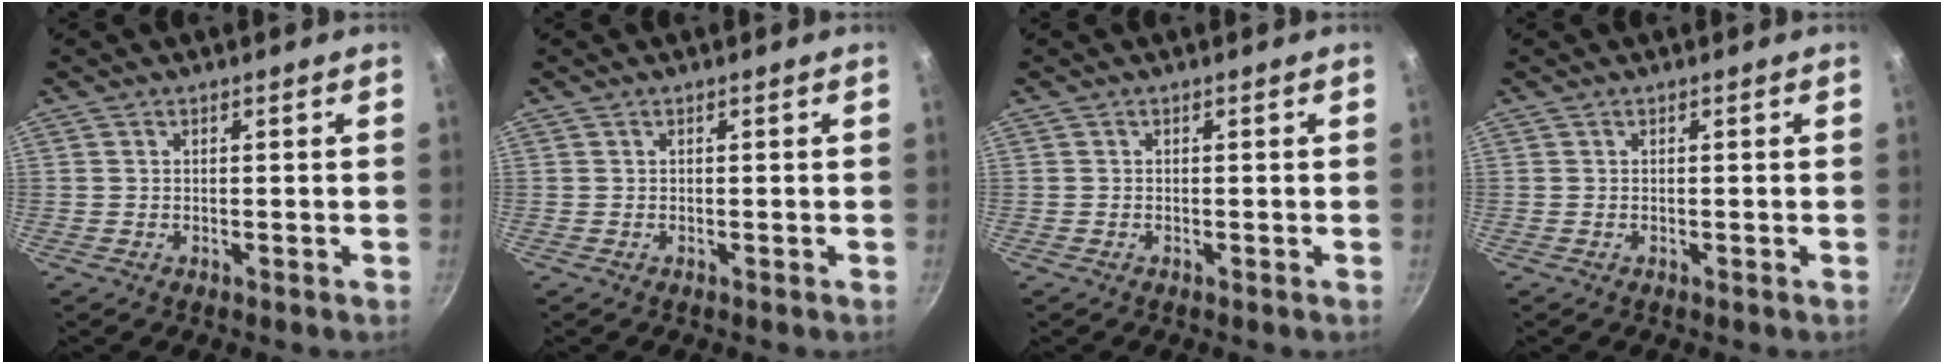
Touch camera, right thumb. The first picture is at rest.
{"total": 0.0}
{"total": 0.0}
{"total": 0.0}